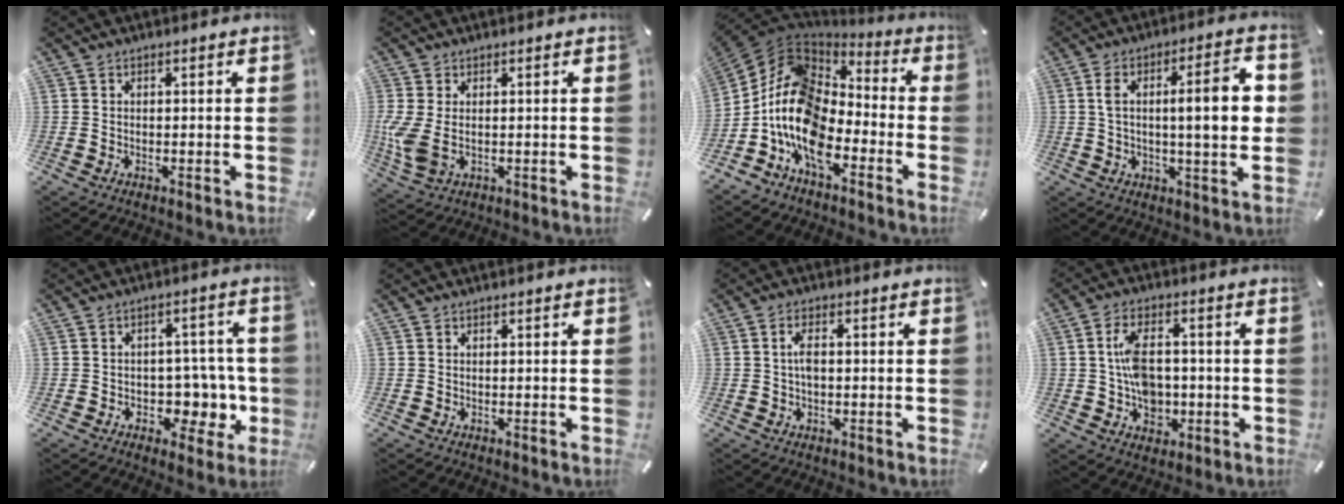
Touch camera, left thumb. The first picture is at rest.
{"total": 6.6, "force": [0.0, 3.6, 5.6], "torque": [-0.141, -0.011, 0.000]}
{"total": 16.0, "force": [-7.6, 9.7, 10.2], "torque": [-0.225, 0.022, -0.143]}
{"total": 13.8, "force": [1.1, 3.5, 13.3], "torque": [-0.200, 0.003, 0.011]}
{"total": 8.2, "force": [-1.7, 6.3, 5.0], "torque": [-0.050, 0.005, -0.027]}
{"total": 0.0}
{"total": 3.5, "force": [0.0, 1.7, 3.0], "torque": [-0.058, 0.005, -0.001]}
{"total": 9.3, "force": [-0.3, 6.8, 6.4], "torque": [-0.107, 0.008, -0.005]}